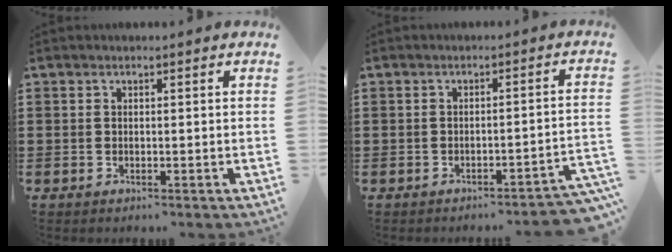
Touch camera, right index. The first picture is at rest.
{"total": 2.7, "force": [-2.4, -0.3, 1.1], "torque": [-0.023, -0.005, -0.052]}